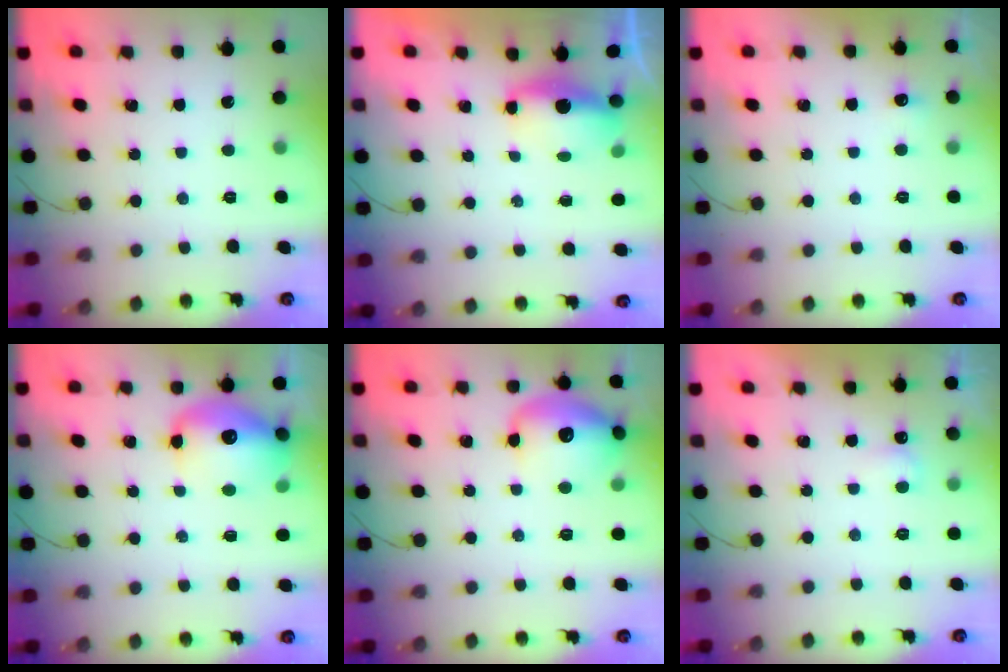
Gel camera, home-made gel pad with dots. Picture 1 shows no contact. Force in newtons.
{"total": 7.3, "press": 5.5, "slide": 4.7}
{"total": 3.7, "press": 3.6, "slide": 1.1}
{"total": 13.9, "press": 13.5, "slide": 3.0}
{"total": 14.7, "press": 14.5, "slide": 2.4}
{"total": 2.4, "press": 2.4, "slide": 0.6}